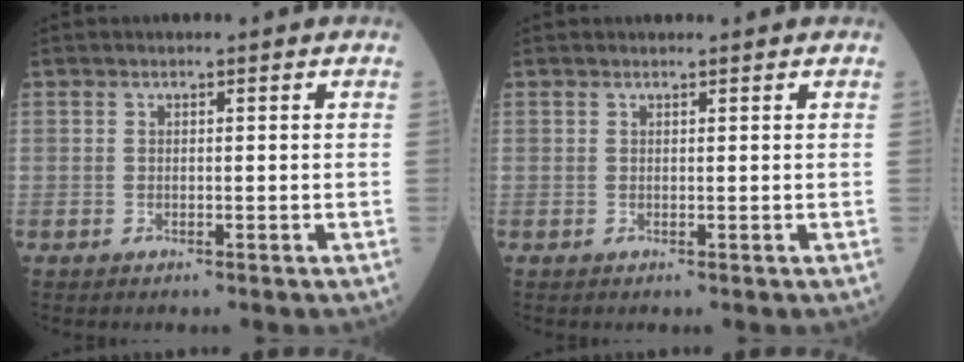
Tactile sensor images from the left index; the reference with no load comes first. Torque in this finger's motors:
{"motor_torque": [0.06, -0.03, -0.03, 0.01]}